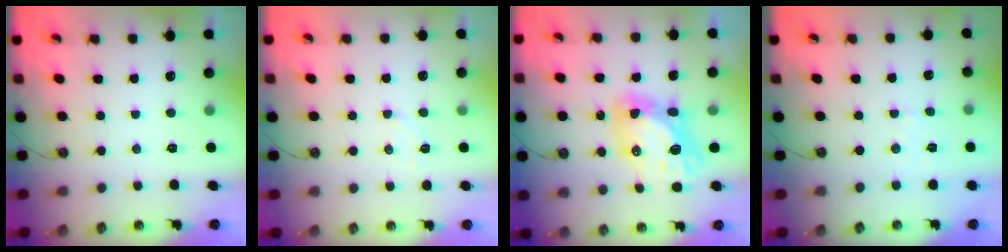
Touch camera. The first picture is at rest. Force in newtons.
{"total": 2.9, "press": 2.9, "slide": 0.4}
{"total": 12.3, "press": 12.3, "slide": 1.4}
{"total": 2.9, "press": 2.9, "slide": 0.4}